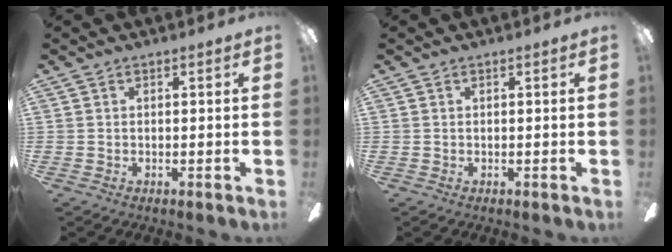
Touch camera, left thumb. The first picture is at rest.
{"total": 0.0}